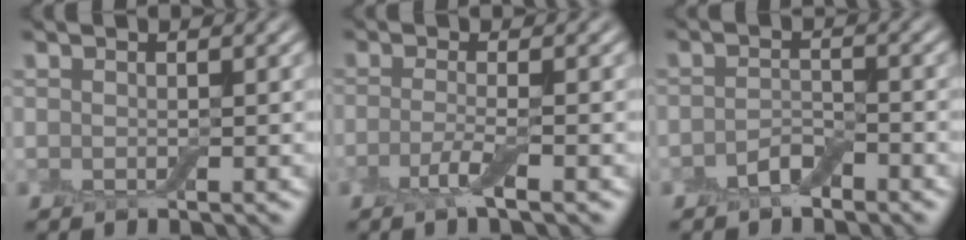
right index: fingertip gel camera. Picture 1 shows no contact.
{"total": 2.3, "force": [-1.1, 0.3, 1.9], "torque": [-0.040, -0.001, -0.031]}
{"total": 2.1, "force": [-1.4, 0.9, 1.2], "torque": [-0.020, 0.006, -0.029]}